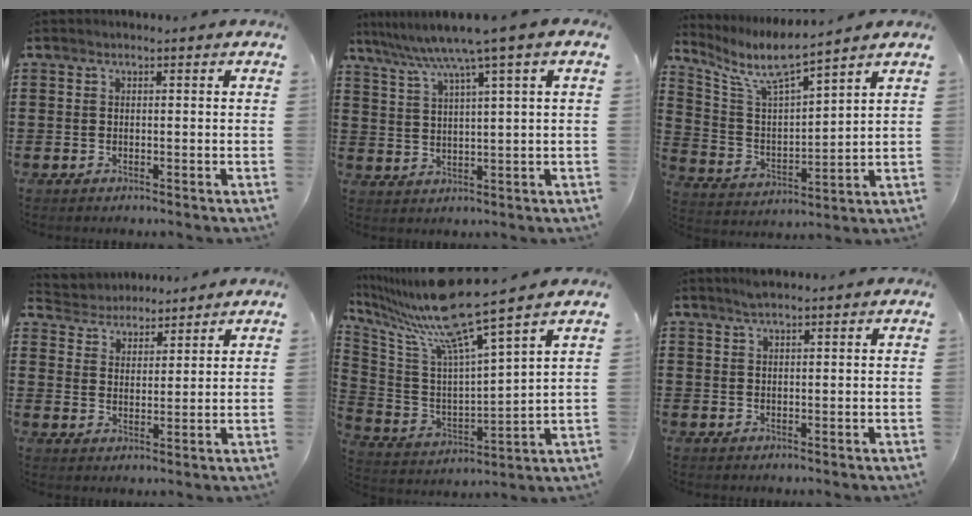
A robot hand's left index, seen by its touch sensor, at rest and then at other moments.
{"total": 6.3, "force": [4.3, -0.6, 4.6], "torque": [-0.104, -0.023, 0.068]}
{"total": 7.9, "force": [6.7, 0.9, 4.2], "torque": [-0.109, -0.039, 0.112]}
{"total": 4.2, "force": [4.0, 1.1, -0.5], "torque": [-0.014, -0.018, 0.072]}
{"total": 12.3, "force": [9.6, 0.0, 7.7], "torque": [-0.189, -0.064, 0.155]}
{"total": 1.7, "force": [1.5, 0.1, 0.8], "torque": [-0.017, 0.000, 0.028]}